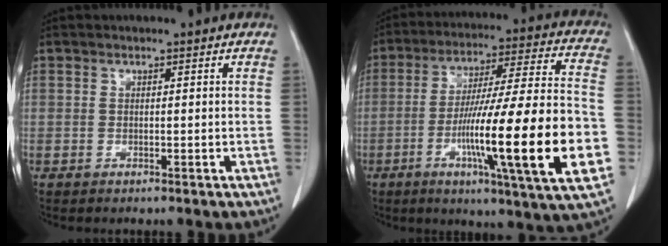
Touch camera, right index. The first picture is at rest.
{"total": 24.6, "force": [-6.4, 0.6, 23.8], "torque": [-0.354, -0.015, -0.105]}